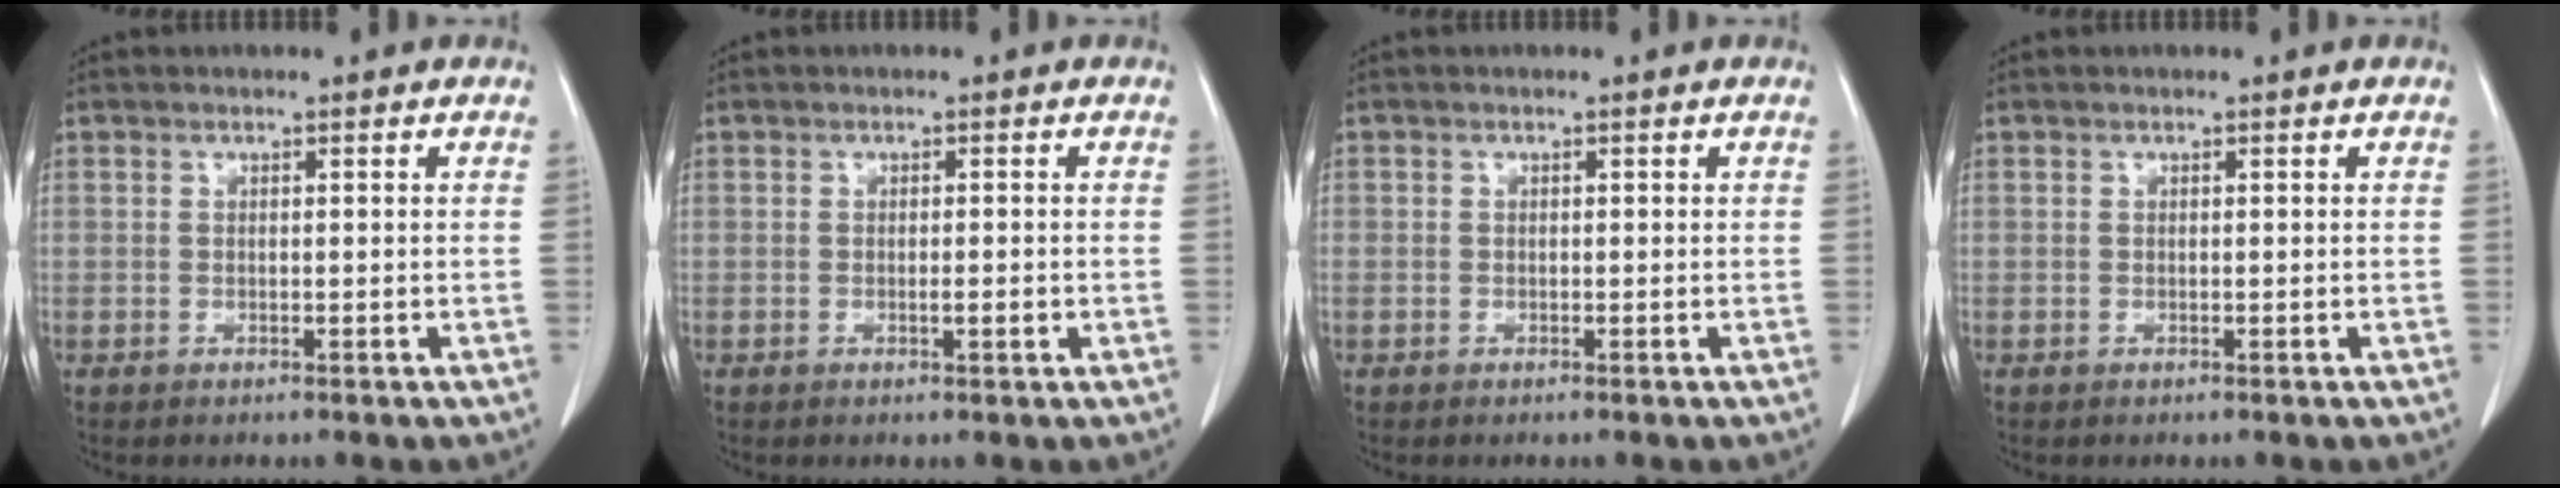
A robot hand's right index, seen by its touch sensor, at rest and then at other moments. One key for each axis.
{"total": 1.5, "fx": -0.4, "fy": 0.2, "fz": 1.4, "tx": -0.024, "ty": -0.001, "tz": -0.006}
{"total": 0.5, "fx": -0.2, "fy": 0.5, "fz": 0.1, "tx": -0.005, "ty": 0.003, "tz": -0.006}
{"total": 0.0}